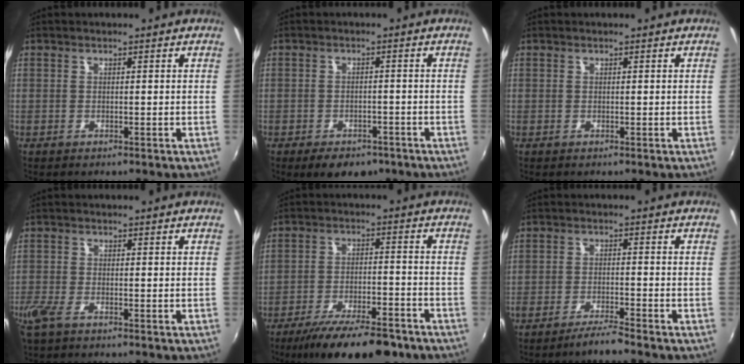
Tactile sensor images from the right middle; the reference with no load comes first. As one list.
[{"total": 6.8, "force": [-4.6, 3.9, 3.1], "torque": [-0.060, 0.003, -0.057]}, {"total": 0.0}, {"total": 3.6, "force": [-2.5, 1.1, 2.4], "torque": [-0.060, -0.011, -0.049]}, {"total": 15.9, "force": [-12.4, 4.1, 9.1], "torque": [-0.171, -0.025, -0.188]}, {"total": 4.0, "force": [-3.5, -0.6, 1.8], "torque": [-0.052, -0.004, -0.066]}]